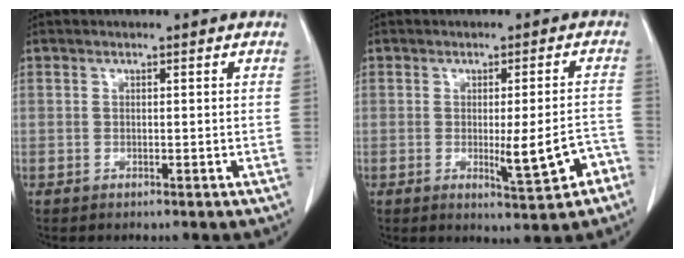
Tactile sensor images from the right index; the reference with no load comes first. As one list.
[{"total": 7.1, "force": [-2.8, 1.0, 6.5], "torque": [-0.082, -0.001, -0.028]}]